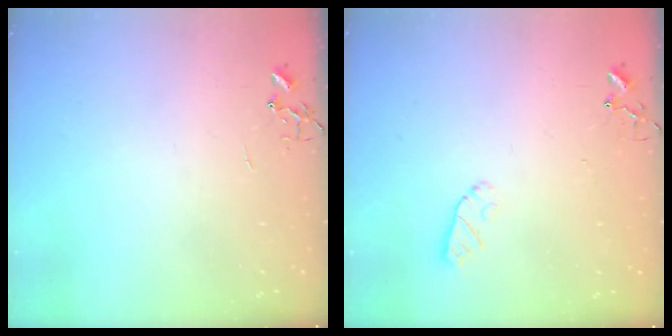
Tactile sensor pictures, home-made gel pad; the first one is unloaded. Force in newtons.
{"total": 4.4, "press": 4.4, "slide": 0.6}